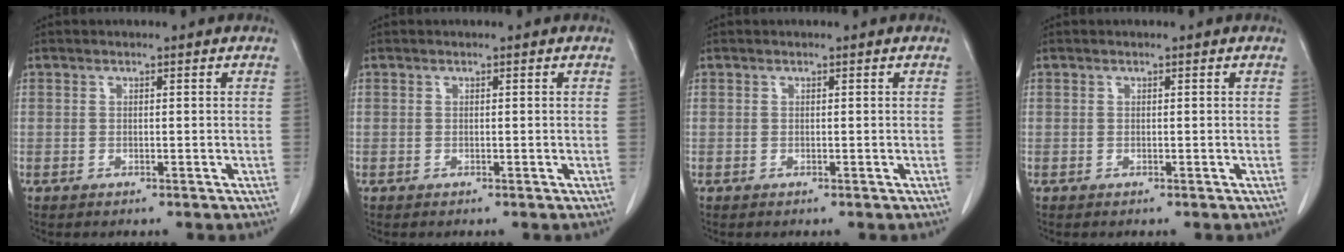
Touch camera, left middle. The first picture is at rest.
{"total": 0.0}
{"total": 0.0}
{"total": 0.0}